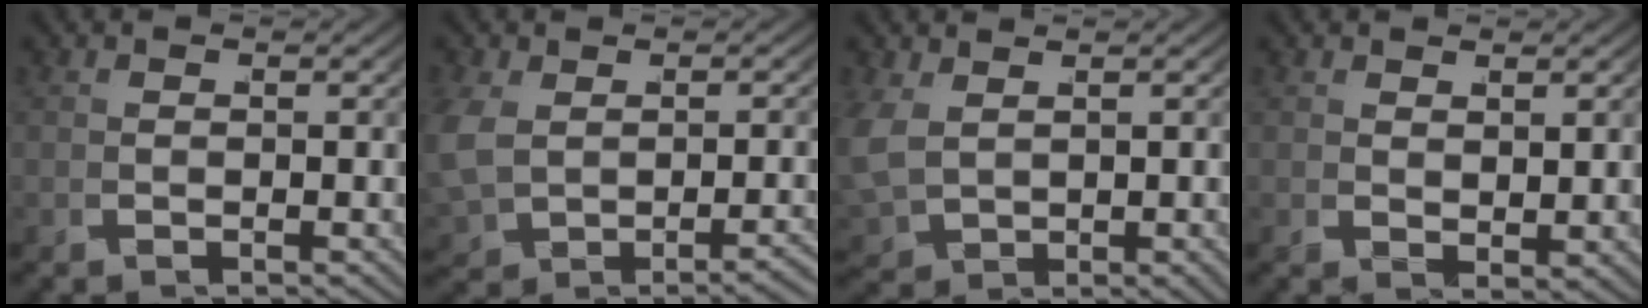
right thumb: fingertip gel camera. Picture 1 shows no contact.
{"total": 3.5, "force": [-0.9, 2.6, 2.2], "torque": [-0.064, -0.010, -0.001]}
{"total": 3.9, "force": [0.9, 3.0, 2.3], "torque": [-0.067, -0.019, 0.036]}
{"total": 1.8, "force": [1.6, 0.3, 0.7], "torque": [0.000, 0.002, 0.033]}